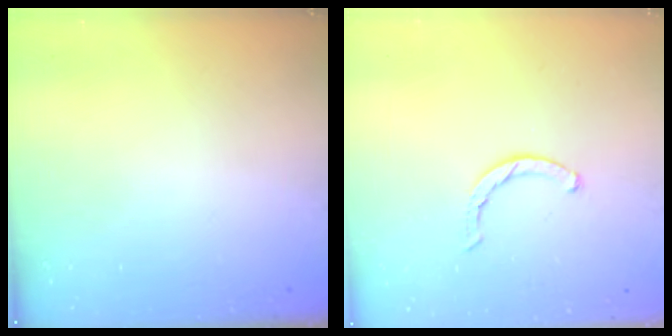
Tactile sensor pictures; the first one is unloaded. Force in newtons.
{"total": 1.8, "press": 1.8, "slide": 0.3}